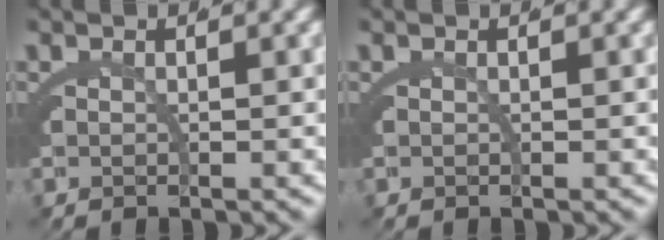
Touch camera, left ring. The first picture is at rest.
{"total": 0.0}